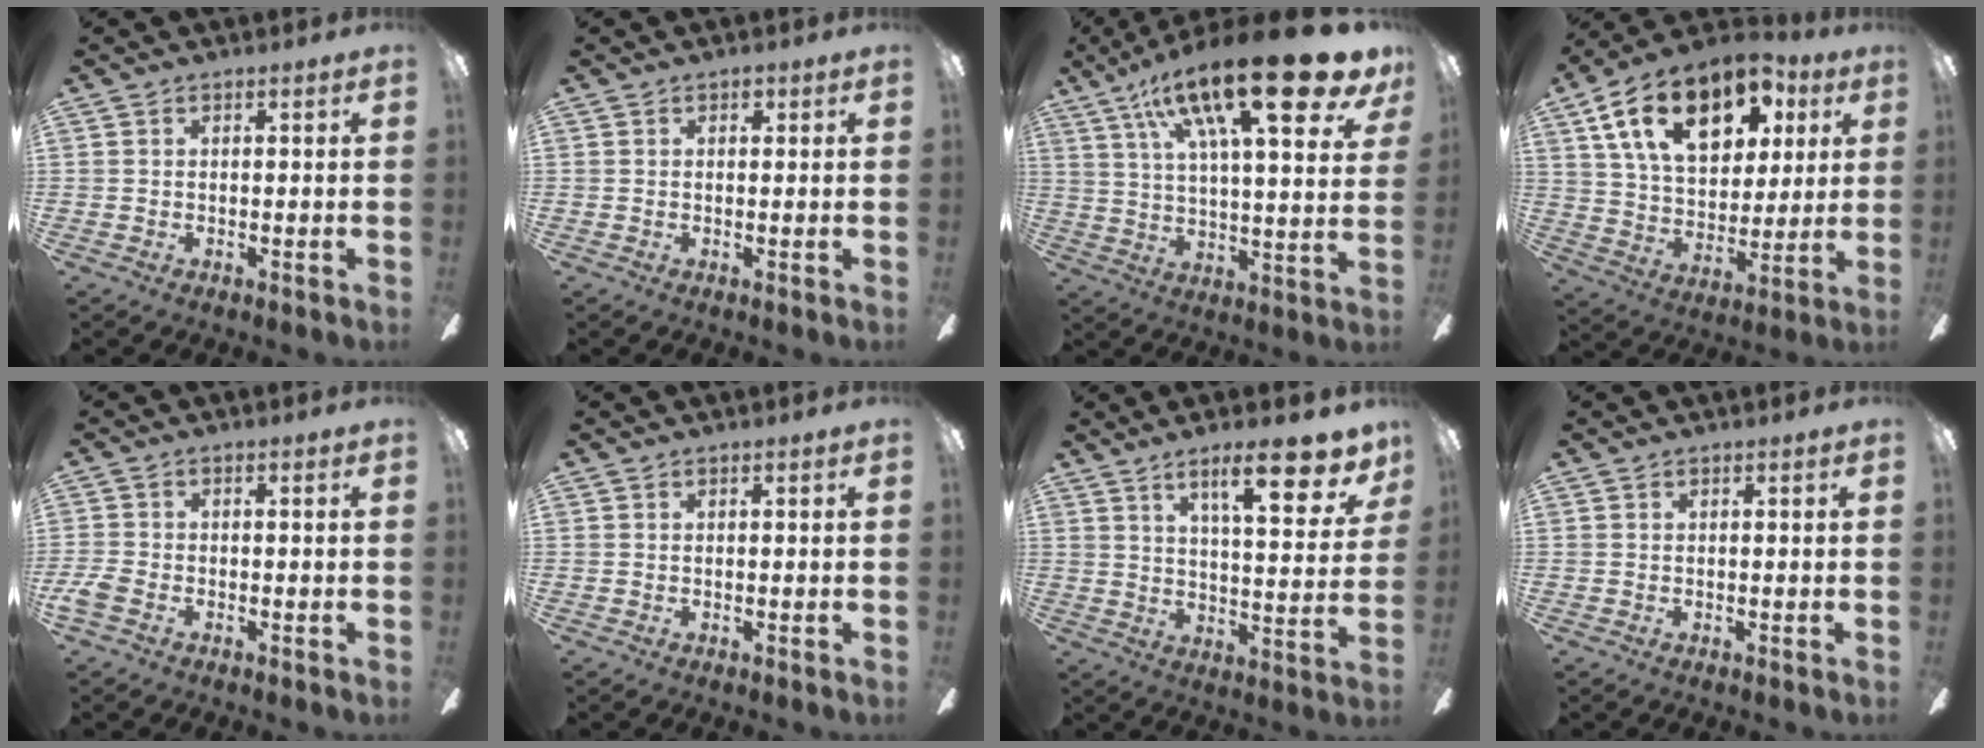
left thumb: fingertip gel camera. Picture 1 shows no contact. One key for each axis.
{"total": 1.1, "fx": 0.6, "fy": 0.8, "fz": 0.5, "tx": -0.003, "ty": 0.000, "tz": 0.008}
{"total": 26.1, "fx": 14.9, "fy": 6.9, "fz": 20.3, "tx": -0.323, "ty": -0.079, "tz": 0.232}
{"total": 21.9, "fx": 11.0, "fy": 12.7, "fz": 14.0, "tx": -0.237, "ty": -0.030, "tz": 0.193}
{"total": 3.2, "fx": -1.6, "fy": 1.5, "fz": 2.3, "tx": -0.048, "ty": 0.005, "tz": -0.030}
{"total": 0.0}
{"total": 15.1, "fx": 9.3, "fy": 4.2, "fz": 11.1, "tx": -0.151, "ty": -0.049, "tz": 0.141}
{"total": 0.0}